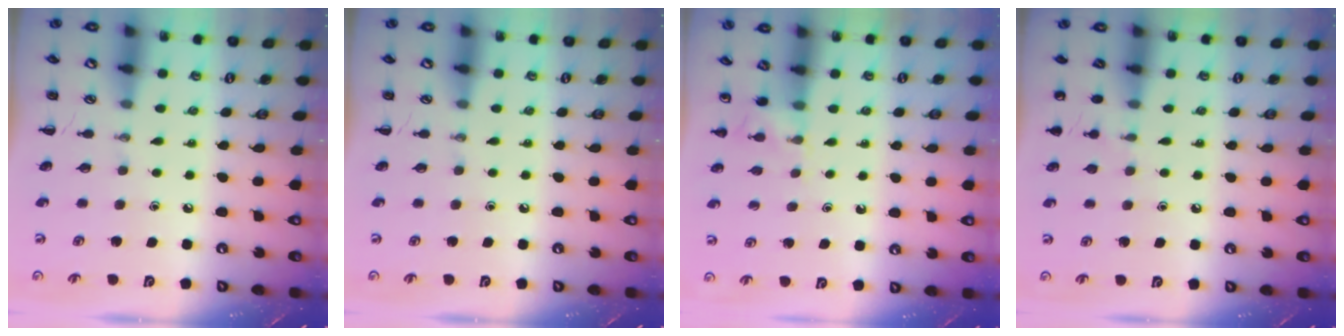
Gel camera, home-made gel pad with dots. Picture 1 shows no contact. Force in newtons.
{"total": 0.0}
{"total": 5.2, "press": 5.0, "slide": 1.5}
{"total": 5.4, "press": 5.2, "slide": 1.6}